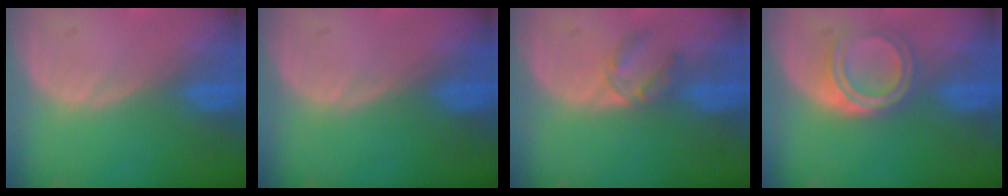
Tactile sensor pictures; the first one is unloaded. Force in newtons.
{"total": 0.0}
{"total": 3.4, "press": 3.2, "slide": 1.0}
{"total": 5.3, "press": 4.5, "slide": 2.8}